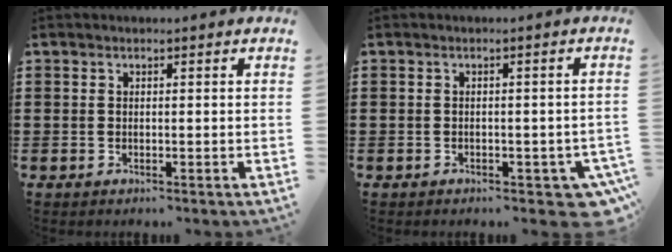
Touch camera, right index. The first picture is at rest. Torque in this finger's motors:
{"motor_torque": [0.45, 0.45, 0.46, 0.01]}